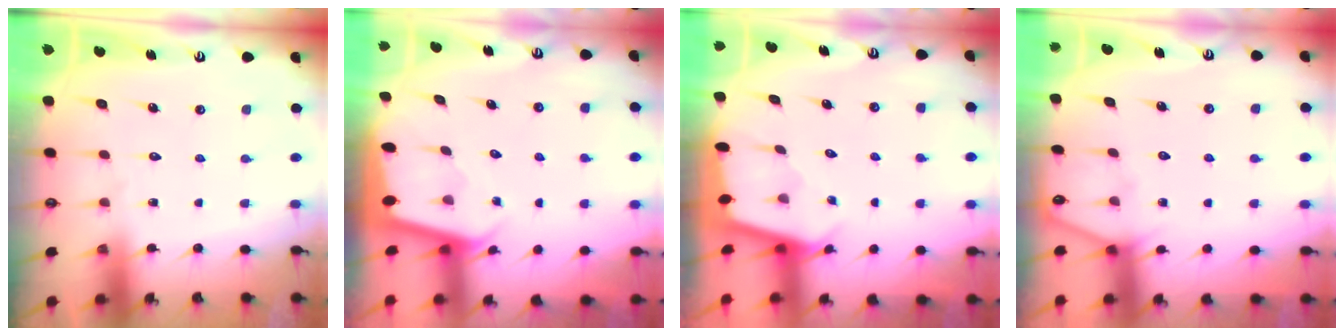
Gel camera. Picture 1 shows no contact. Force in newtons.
{"total": 1.8, "press": 1.8, "slide": 0.1}
{"total": 1.8, "press": 1.8, "slide": 0.2}
{"total": 2.4, "press": 2.3, "slide": 0.4}